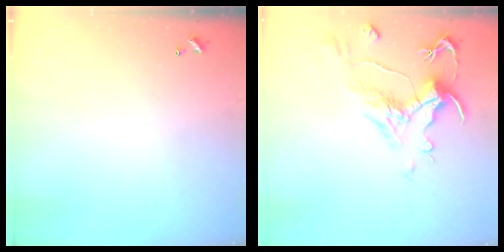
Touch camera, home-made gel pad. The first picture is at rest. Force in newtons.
{"total": 1.6, "press": 0.7, "slide": 1.4}